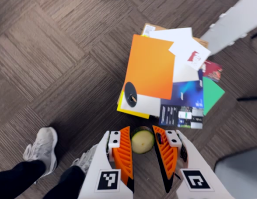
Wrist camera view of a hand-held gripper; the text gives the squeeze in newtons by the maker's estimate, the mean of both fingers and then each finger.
{"total": 10.7, "left": 11.6, "right": 9.9}